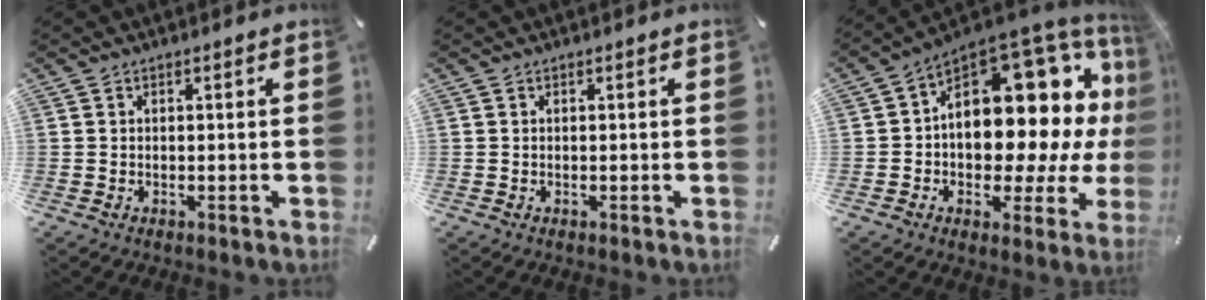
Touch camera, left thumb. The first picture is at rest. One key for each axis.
{"total": 0.0}
{"total": 17.7, "fx": 5.5, "fy": 11.4, "fz": 12.5, "tx": -0.141, "ty": -0.081, "tz": 0.092}